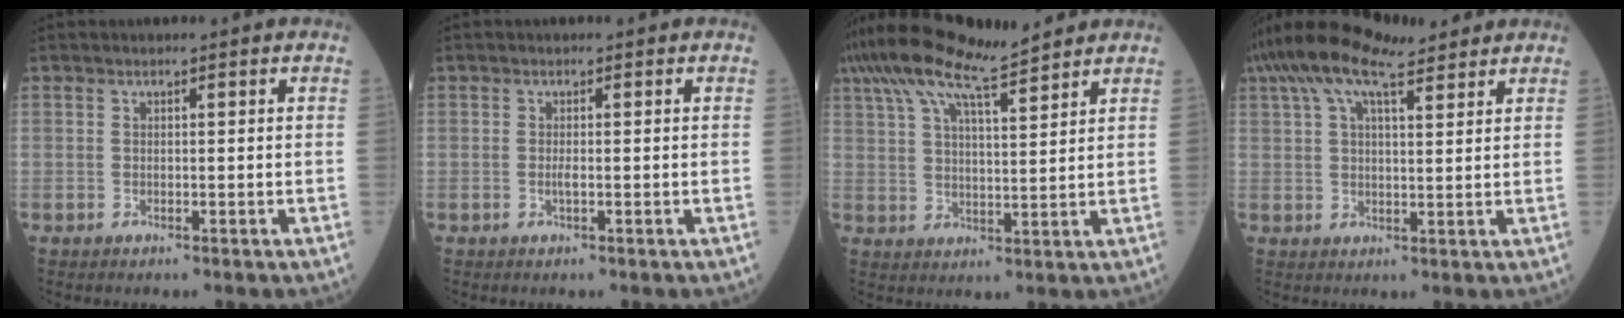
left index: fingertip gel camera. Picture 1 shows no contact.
{"total": 0.7, "force": [-0.2, 0.0, 0.7], "torque": [-0.016, -0.001, -0.003]}
{"total": 14.0, "force": [11.6, 1.8, 7.7], "torque": [-0.156, 0.042, 0.201]}
{"total": 10.8, "force": [8.3, 2.7, 6.5], "torque": [-0.126, 0.048, 0.142]}